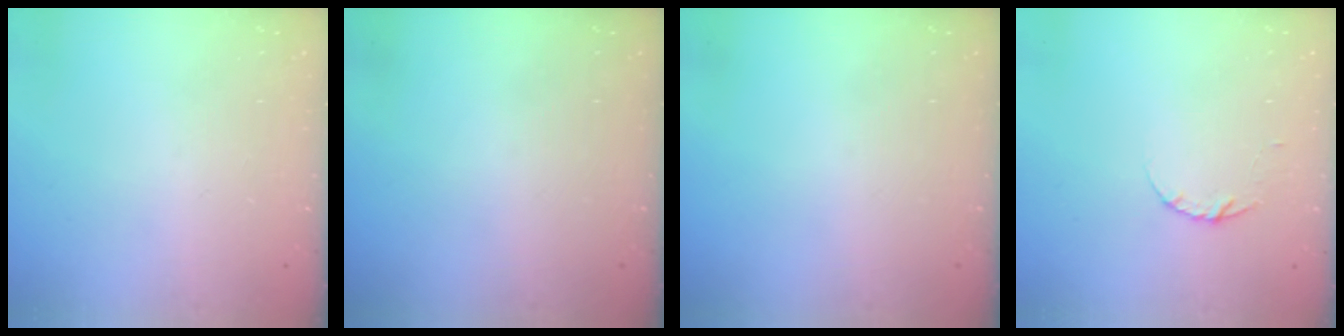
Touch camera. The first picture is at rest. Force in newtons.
{"total": 0.0}
{"total": 0.0}
{"total": 3.4, "press": 3.4, "slide": 0.4}